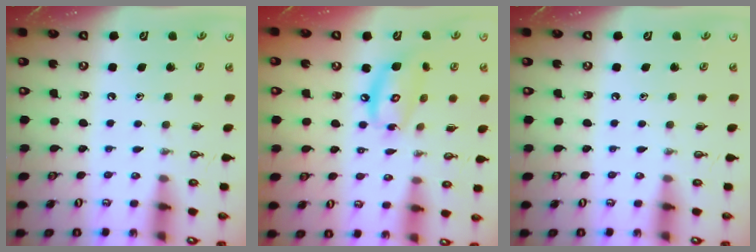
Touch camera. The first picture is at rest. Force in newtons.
{"total": 12.7, "press": 12.6, "slide": 1.4}
{"total": 0.0}